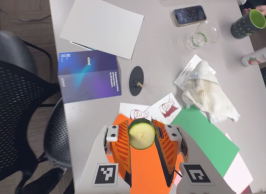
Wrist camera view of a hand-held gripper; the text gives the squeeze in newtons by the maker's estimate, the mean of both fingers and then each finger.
{"total": 11.3, "left": 11.4, "right": 11.1}